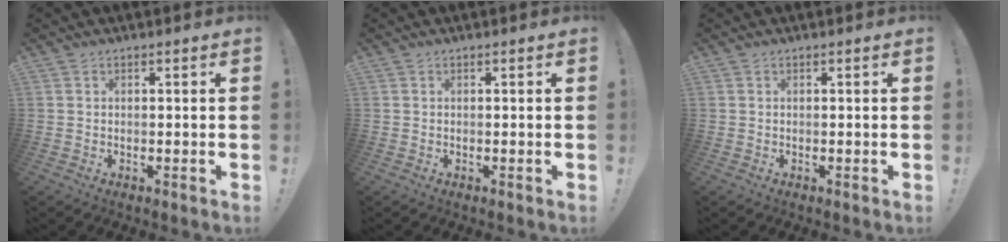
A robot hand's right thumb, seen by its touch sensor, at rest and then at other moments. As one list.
[{"total": 0.0}, {"total": 0.0}]